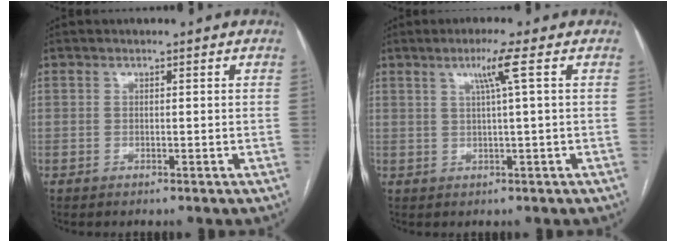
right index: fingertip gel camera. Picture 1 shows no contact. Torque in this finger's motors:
{"motor_torque": [0.47, 0.14, 0.07, 0.03]}